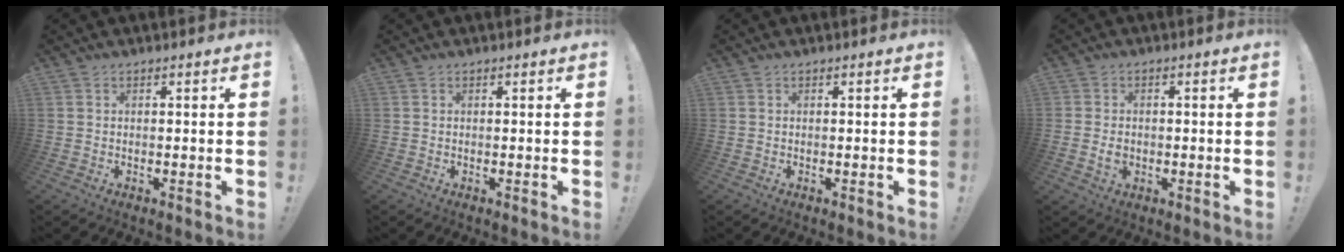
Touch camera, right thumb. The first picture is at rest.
{"total": 0.0}
{"total": 0.0}
{"total": 2.9, "force": [-0.7, 2.2, 1.8], "torque": [-0.024, 0.000, -0.013]}